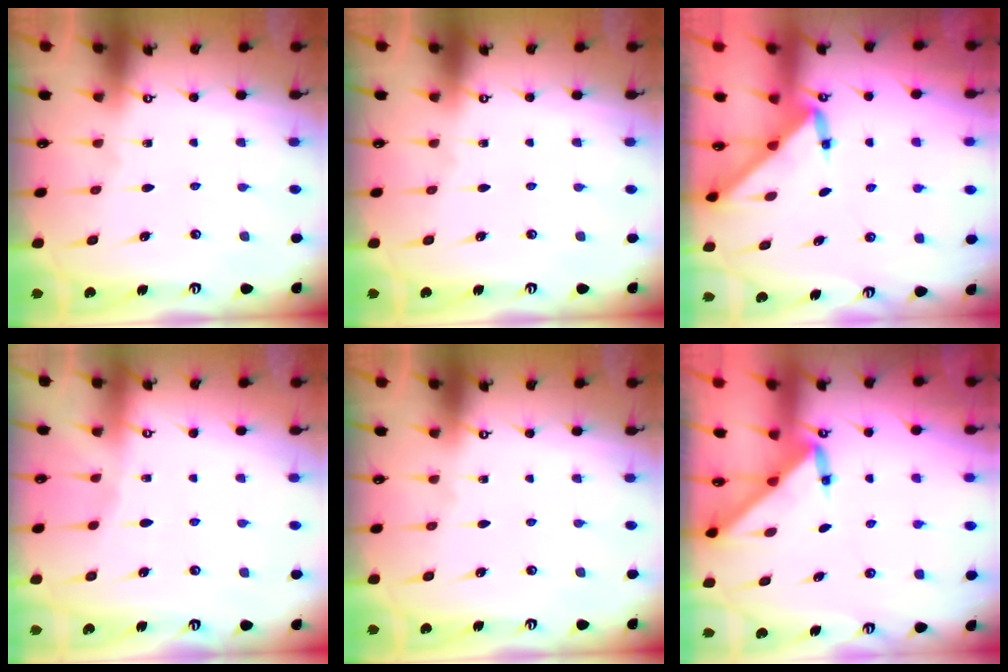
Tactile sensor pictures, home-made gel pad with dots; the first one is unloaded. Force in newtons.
{"total": 0.0}
{"total": 3.1, "press": 3.1, "slide": 0.2}
{"total": 2.4, "press": 2.3, "slide": 0.5}
{"total": 0.0}
{"total": 3.0, "press": 3.0, "slide": 0.3}